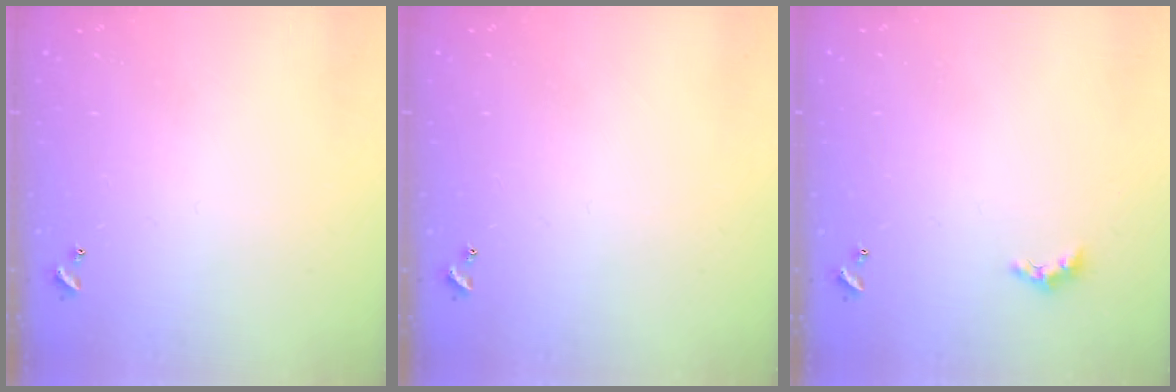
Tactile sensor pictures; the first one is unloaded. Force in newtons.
{"total": 0.0}
{"total": 2.6, "press": 2.5, "slide": 0.6}